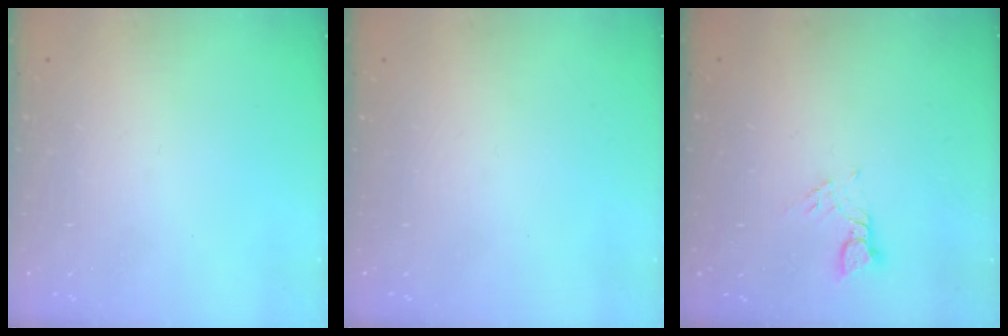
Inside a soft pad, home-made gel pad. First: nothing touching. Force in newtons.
{"total": 0.0}
{"total": 2.5, "press": 2.5, "slide": 0.1}